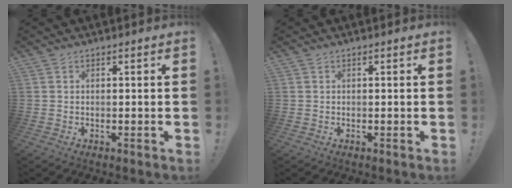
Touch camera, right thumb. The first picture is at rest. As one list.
[{"total": 0.0}]